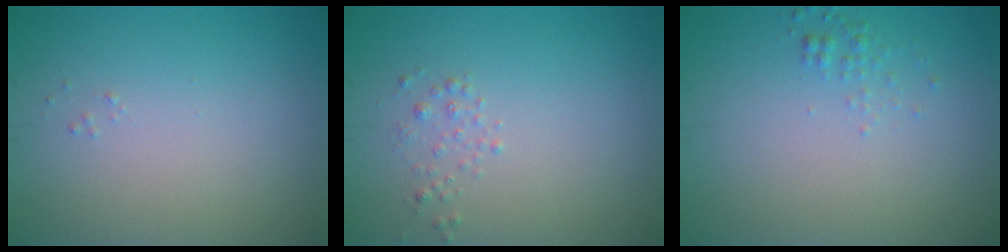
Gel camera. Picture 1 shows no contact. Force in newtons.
{"total": 0.9, "press": 0.9, "slide": 0.0}
{"total": 0.9, "press": 0.9, "slide": 0.0}